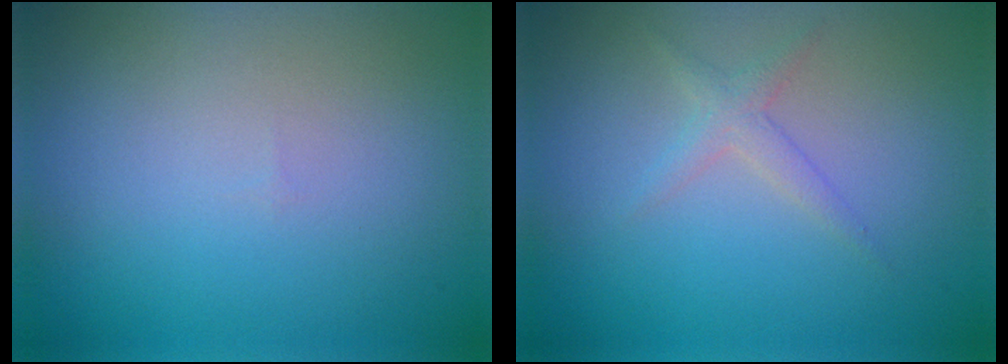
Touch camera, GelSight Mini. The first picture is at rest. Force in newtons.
{"total": 1.4, "press": 1.4, "slide": 0.0}